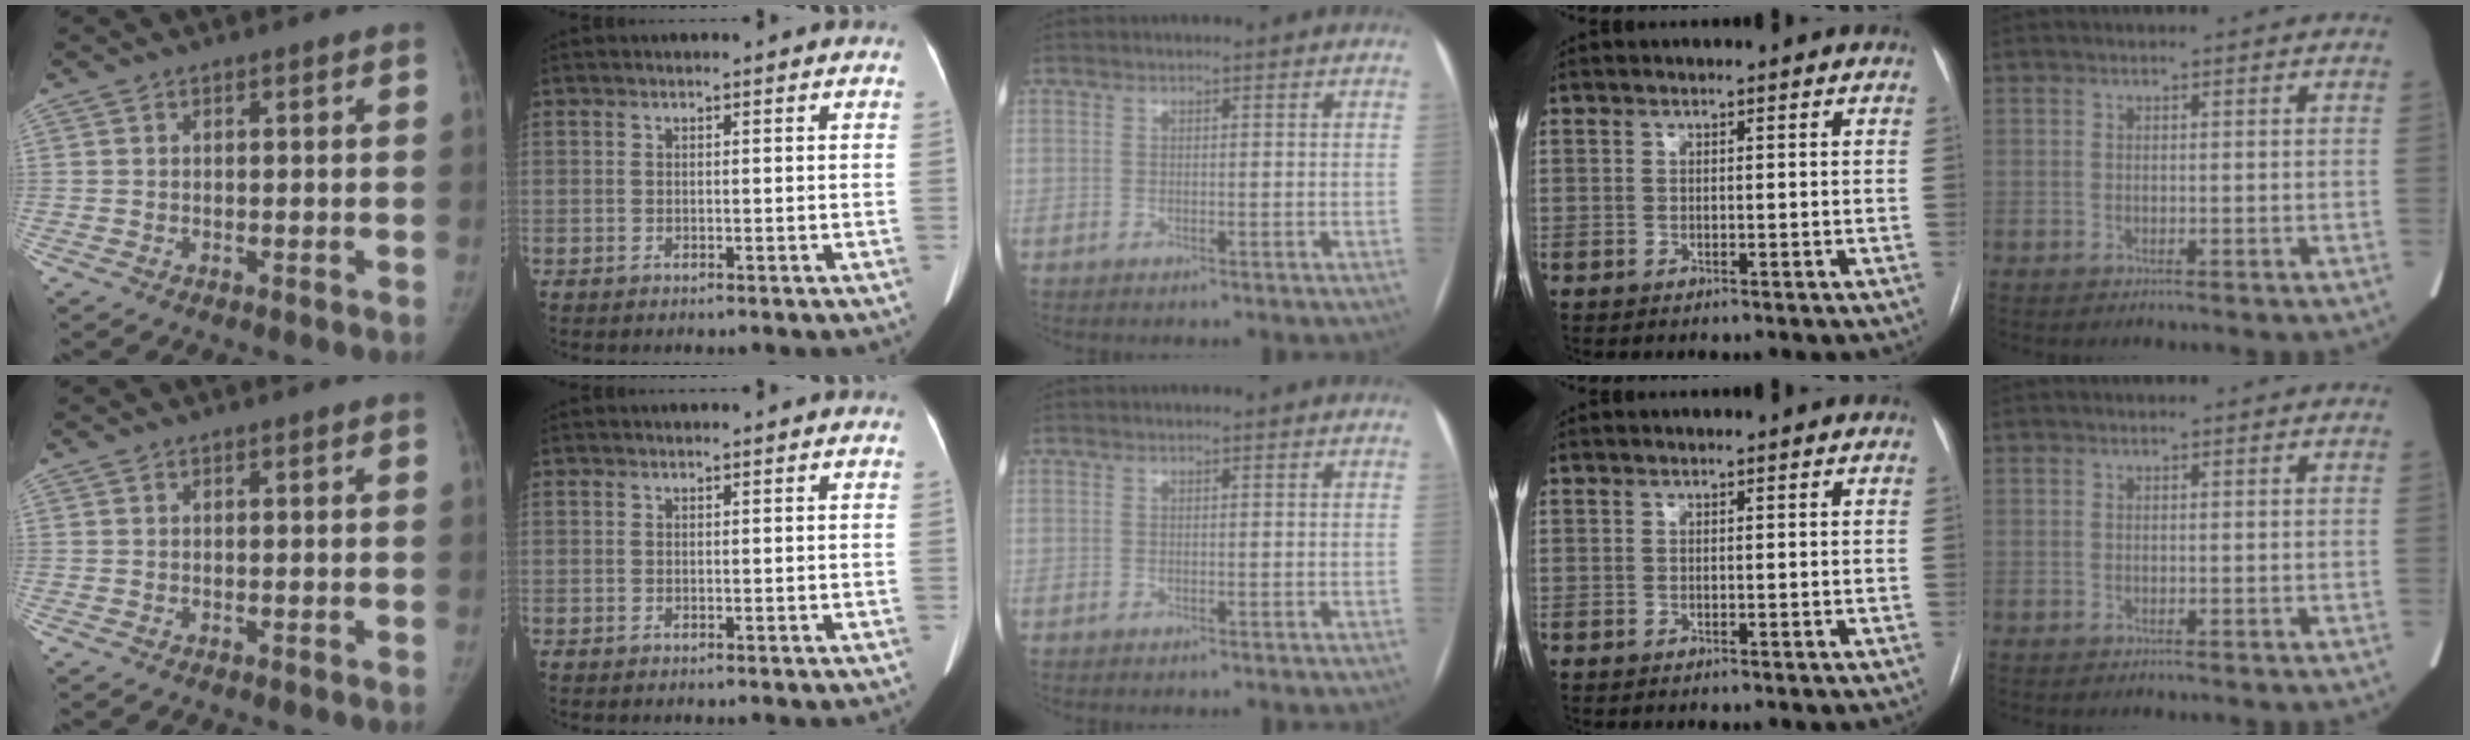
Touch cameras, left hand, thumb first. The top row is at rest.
{}